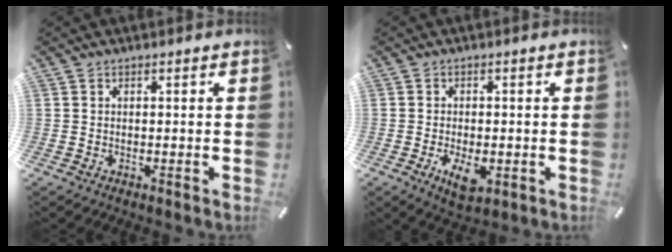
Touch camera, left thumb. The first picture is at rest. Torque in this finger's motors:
{"motor_torque": [0.60, 0.91, 0.08, -0.03, 0.04]}